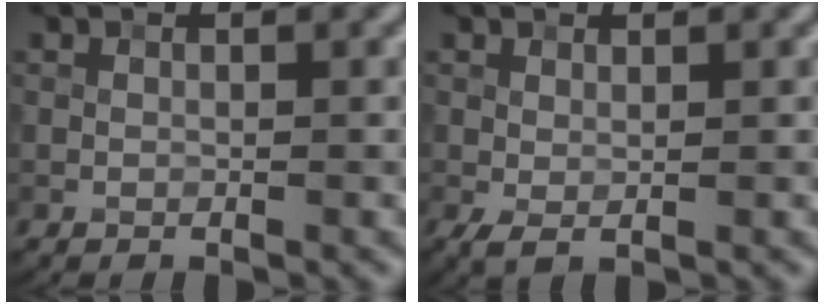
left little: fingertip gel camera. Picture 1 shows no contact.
{"total": 0.9, "force": [0.3, 0.3, 0.8], "torque": [-0.025, 0.002, 0.009]}